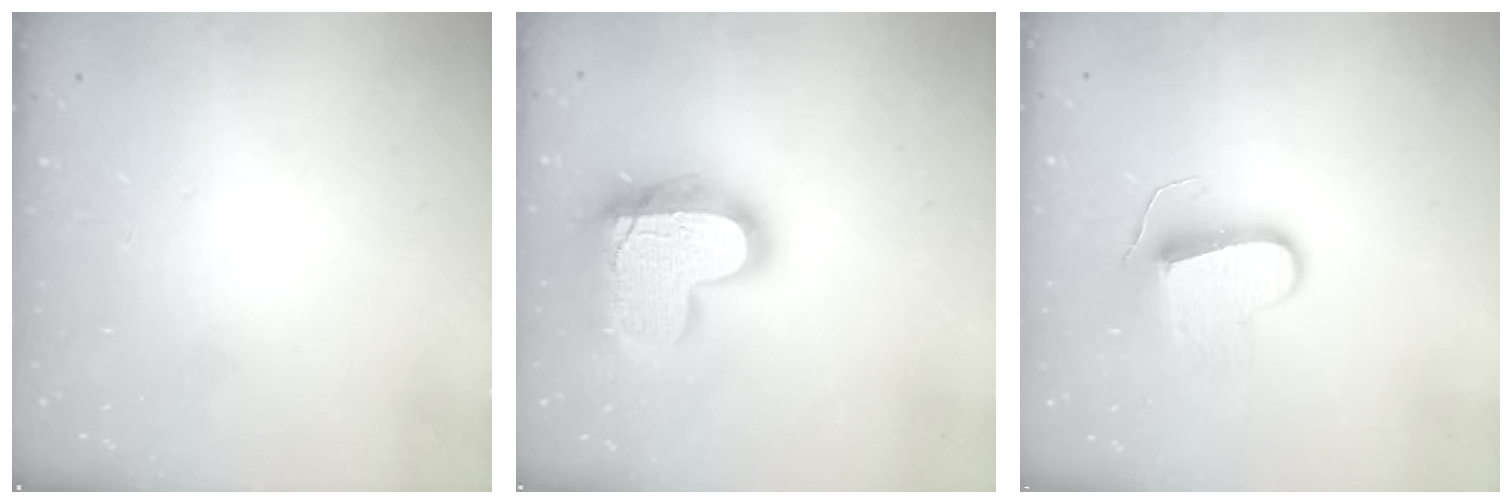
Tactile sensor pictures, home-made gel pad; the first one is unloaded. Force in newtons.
{"total": 19.3, "press": 19.2, "slide": 1.6}
{"total": 9.4, "press": 9.4, "slide": 0.4}